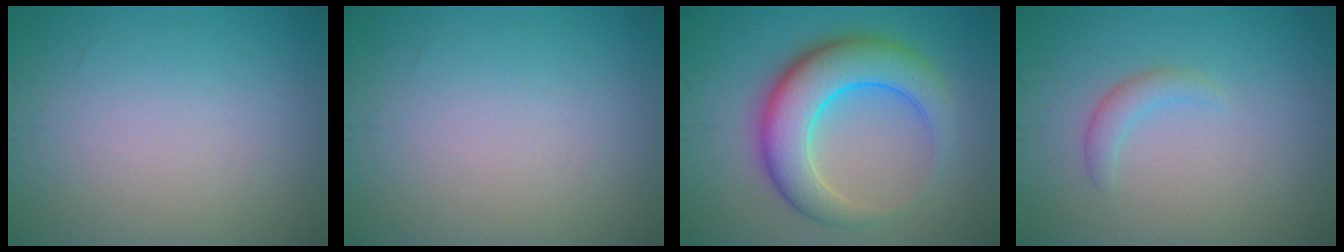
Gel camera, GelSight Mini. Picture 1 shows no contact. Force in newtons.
{"total": 0.0}
{"total": 7.9, "press": 7.9, "slide": 0.2}
{"total": 1.5, "press": 1.5, "slide": 0.1}